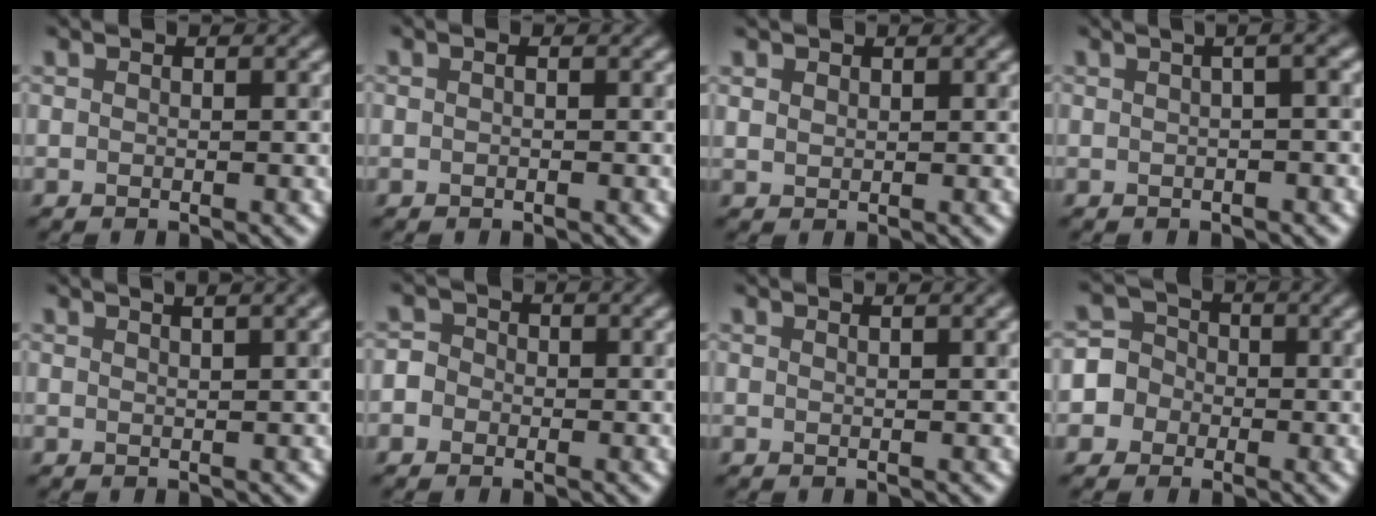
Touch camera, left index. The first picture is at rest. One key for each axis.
{"total": 0.0}
{"total": 1.0, "fx": 0.8, "fy": 0.6, "fz": 0.1, "tx": -0.005, "ty": 0.001, "tz": 0.019}
{"total": 4.8, "fx": 1.1, "fy": 2.0, "fz": 4.2, "tx": -0.022, "ty": 0.022, "tz": -0.003}
{"total": 3.5, "fx": 2.1, "fy": 1.1, "fz": 2.6, "tx": -0.014, "ty": 0.020, "tz": 0.011}
{"total": 3.5, "fx": -1.2, "fy": 3.2, "fz": 0.7, "tx": 0.013, "ty": 0.014, "tz": -0.053}
{"total": 1.1, "fx": 0.7, "fy": 0.1, "fz": 0.7, "tx": -0.010, "ty": 0.003, "tz": 0.007}
{"total": 4.9, "fx": -1.7, "fy": 4.6, "fz": 0.2, "tx": 0.012, "ty": 0.014, "tz": -0.053}